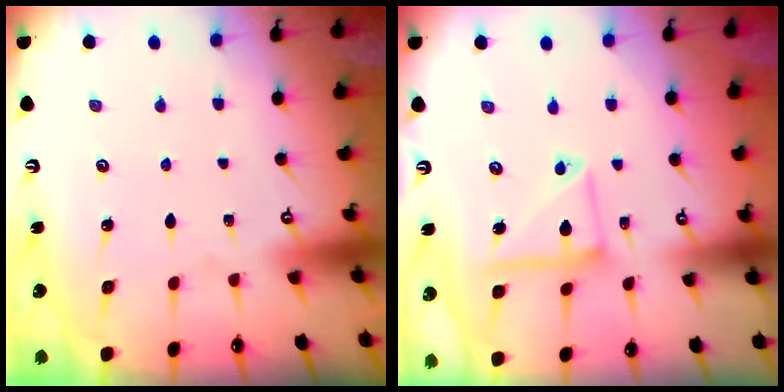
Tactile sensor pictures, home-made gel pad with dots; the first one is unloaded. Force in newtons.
{"total": 10.6, "press": 10.6, "slide": 0.9}